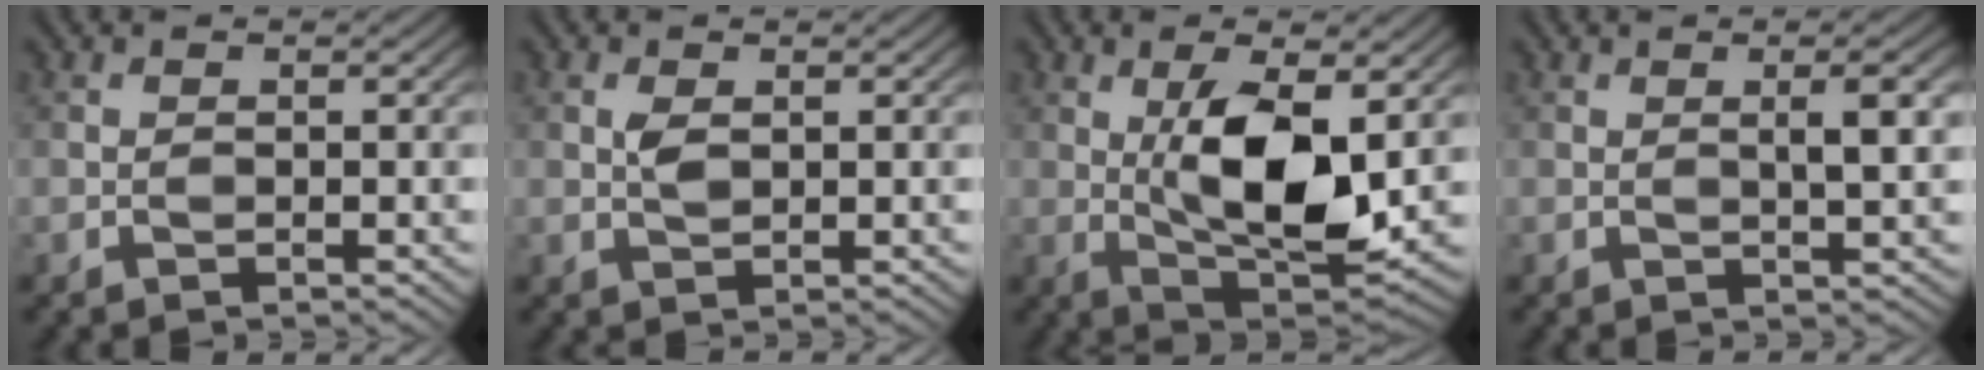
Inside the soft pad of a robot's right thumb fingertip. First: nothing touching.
{"total": 1.8, "force": [0.5, 0.9, 1.4], "torque": [-0.034, -0.001, 0.011]}
{"total": 10.7, "force": [1.1, 4.4, 9.8], "torque": [-0.179, -0.009, 0.027]}
{"total": 3.6, "force": [0.8, 0.6, 3.4], "torque": [-0.059, 0.004, 0.014]}